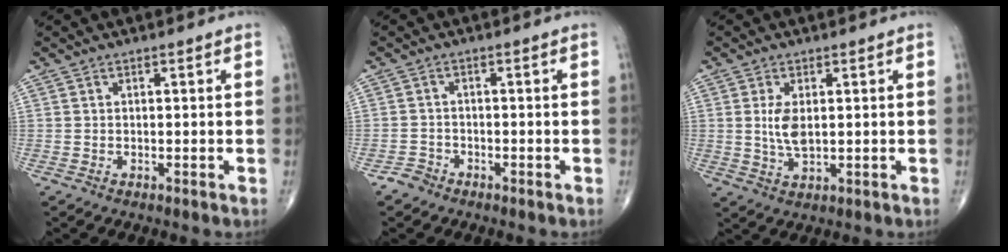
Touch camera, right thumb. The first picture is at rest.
{"total": 2.0, "force": [-1.6, 1.3, -0.1], "torque": [0.002, 0.007, -0.034]}
{"total": 5.0, "force": [0.7, 2.4, 4.3], "torque": [-0.086, -0.010, 0.019]}